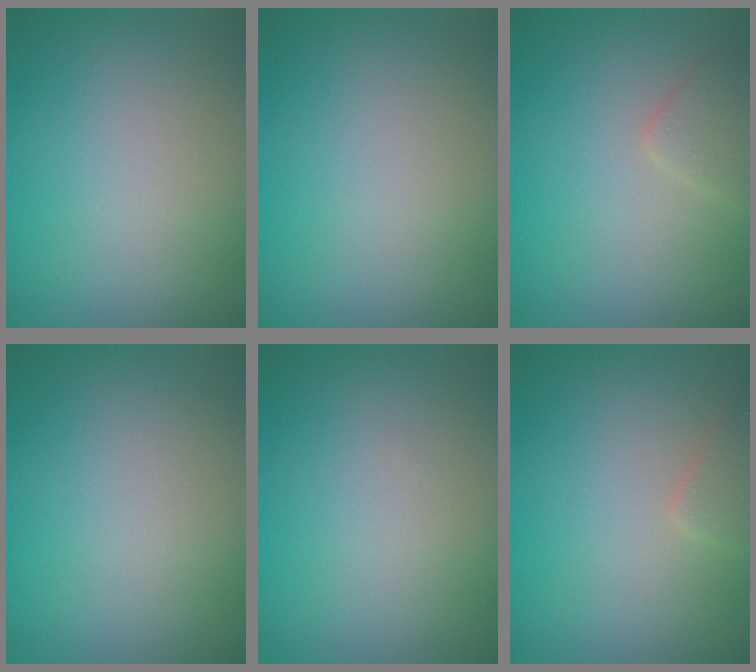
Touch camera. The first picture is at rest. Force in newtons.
{"total": 0.0}
{"total": 1.6, "press": 1.6, "slide": 0.1}
{"total": 0.0}
{"total": 0.0}
{"total": 1.3, "press": 1.3, "slide": 0.1}